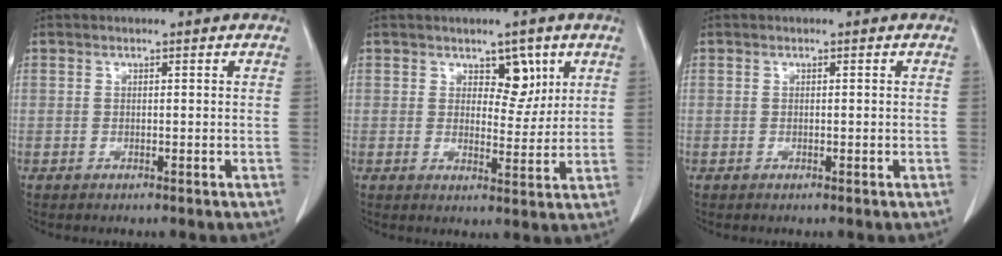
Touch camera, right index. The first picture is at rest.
{"total": 4.8, "force": [2.6, 2.6, 3.1], "torque": [-0.030, -0.001, 0.038]}
{"total": 0.0}